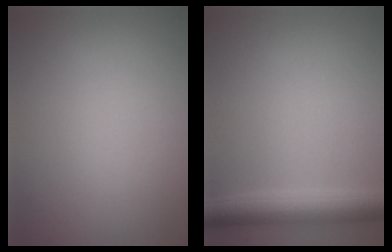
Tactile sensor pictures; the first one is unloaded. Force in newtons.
{"total": 4.1, "press": 4.1, "slide": 0.1}